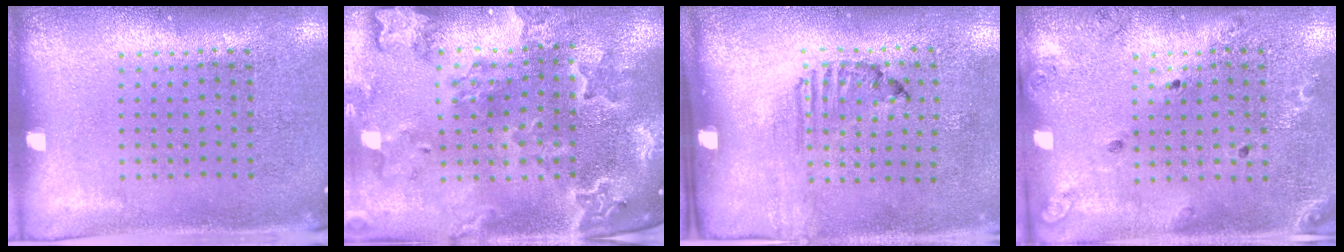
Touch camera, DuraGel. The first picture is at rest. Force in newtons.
{"total": 3.1, "press": 2.8, "slide": 1.3}
{"total": 1.7, "press": 1.0, "slide": 1.3}
{"total": 1.3, "press": 1.3, "slide": 0.2}